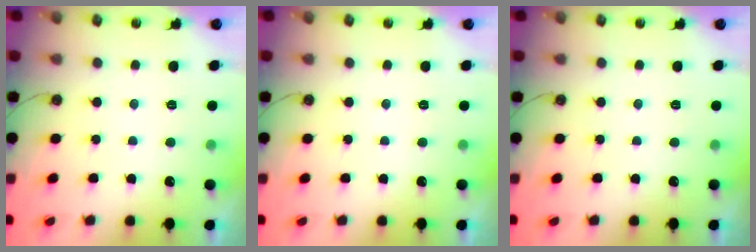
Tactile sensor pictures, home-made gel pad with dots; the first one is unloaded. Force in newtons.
{"total": 0.0}
{"total": 0.0}